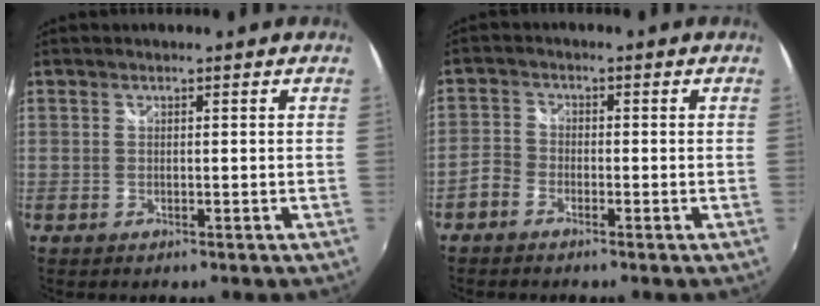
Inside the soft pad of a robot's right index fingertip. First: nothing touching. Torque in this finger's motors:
{"motor_torque": [-0.28, 0.17, -0.61, -0.21]}